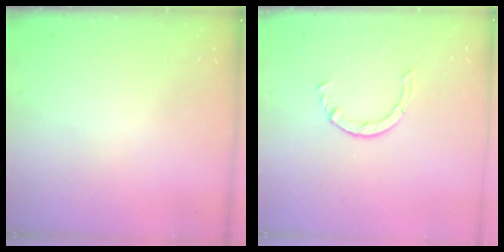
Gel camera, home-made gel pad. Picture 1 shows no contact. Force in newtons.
{"total": 2.6, "press": 2.6, "slide": 0.3}